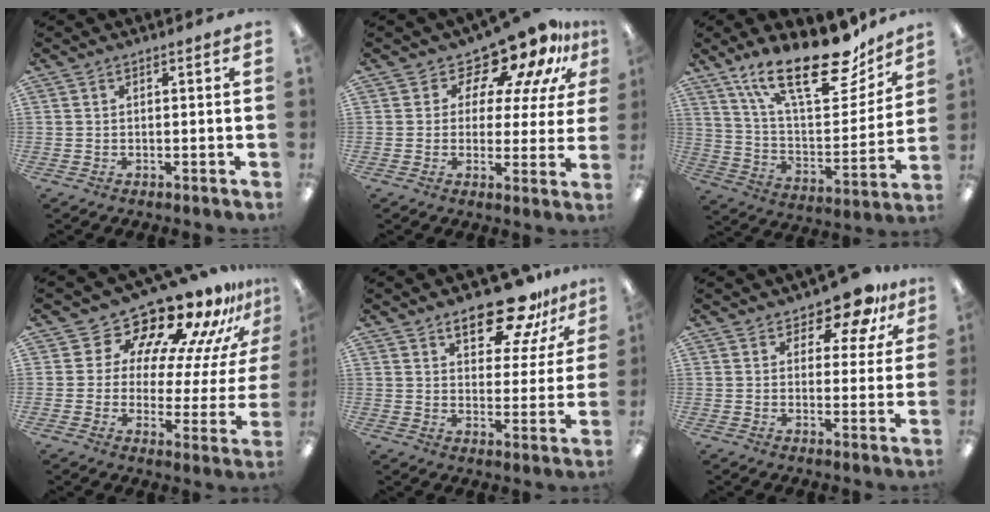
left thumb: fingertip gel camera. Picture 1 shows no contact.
{"total": 11.5, "force": [9.4, 4.6, 4.8], "torque": [-0.085, -0.080, 0.160]}
{"total": 25.2, "force": [17.8, 9.0, 15.3], "torque": [-0.246, -0.108, 0.303]}
{"total": 17.1, "force": [15.0, 6.2, 5.5], "torque": [-0.102, -0.132, 0.254]}
{"total": 15.2, "force": [11.3, 6.1, 8.1], "torque": [-0.104, -0.070, 0.191]}
{"total": 9.3, "force": [7.1, 4.0, 4.4], "torque": [-0.056, -0.046, 0.124]}